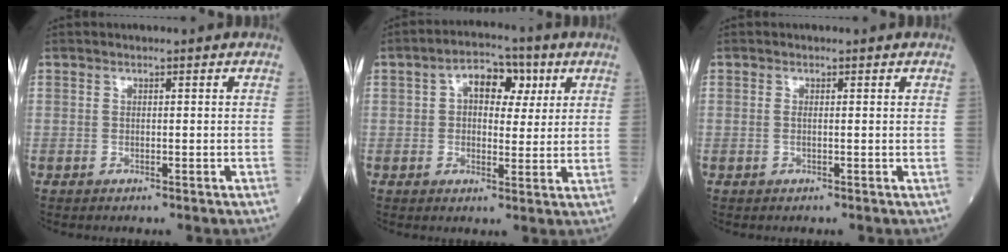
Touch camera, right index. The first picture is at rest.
{"total": 7.3, "force": [2.4, 4.2, 5.4], "torque": [-0.078, 0.026, 0.034]}
{"total": 0.5, "force": [0.0, 0.1, 0.5], "torque": [-0.016, -0.002, -0.001]}